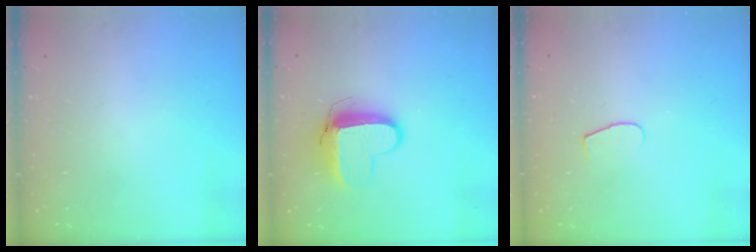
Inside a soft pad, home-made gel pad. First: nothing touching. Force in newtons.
{"total": 10.3, "press": 10.3, "slide": 1.2}
{"total": 5.9, "press": 5.9, "slide": 0.6}